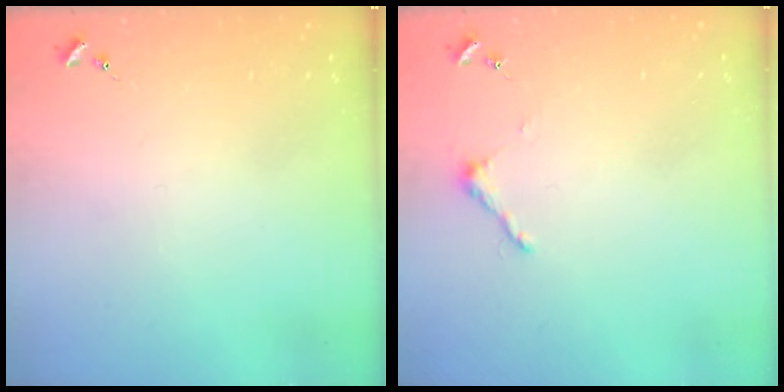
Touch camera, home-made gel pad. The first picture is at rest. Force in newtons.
{"total": 3.4, "press": 3.4, "slide": 0.3}